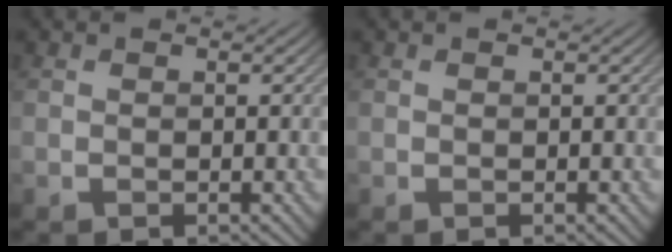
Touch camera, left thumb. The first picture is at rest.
{"total": 0.0}